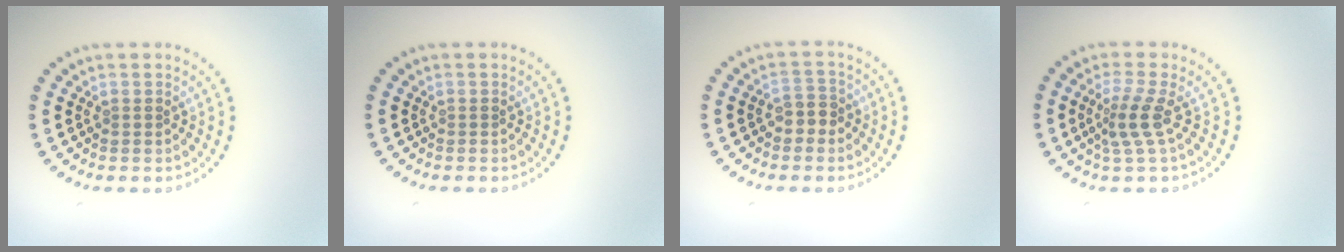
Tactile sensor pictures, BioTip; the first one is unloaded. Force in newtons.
{"total": 0.0}
{"total": 2.0, "press": 1.8, "slide": 0.8}
{"total": 2.7, "press": 1.9, "slide": 1.9}